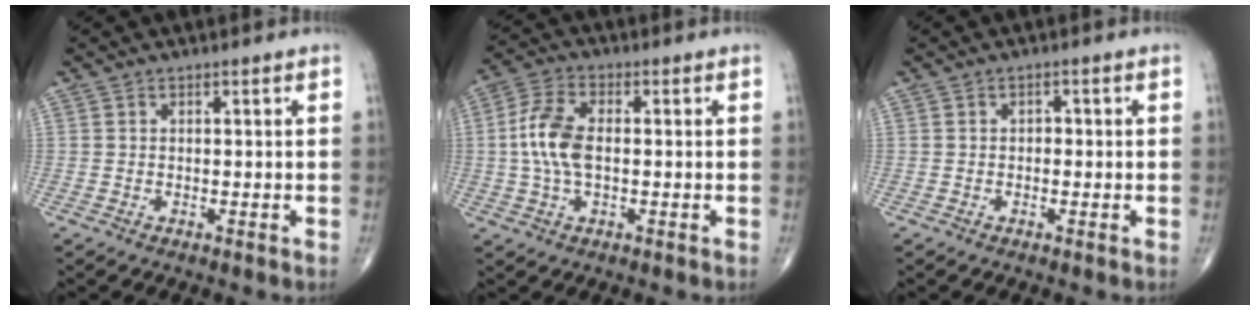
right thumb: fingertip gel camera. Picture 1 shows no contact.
{"total": 8.8, "force": [0.0, 4.6, 7.5], "torque": [-0.164, 0.017, -0.002]}
{"total": 1.1, "force": [-0.1, 0.8, 0.7], "torque": [-0.002, 0.003, -0.006]}